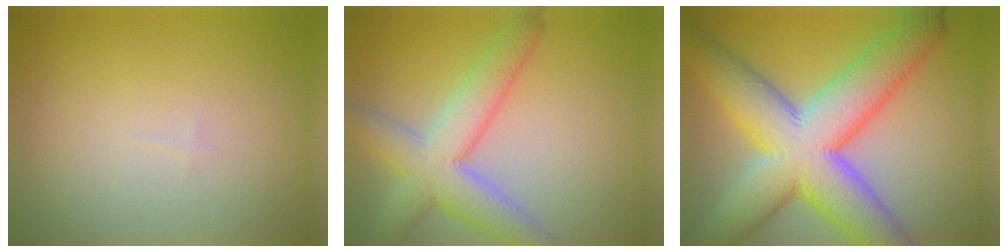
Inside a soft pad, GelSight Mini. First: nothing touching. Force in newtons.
{"total": 6.6, "press": 6.5, "slide": 0.3}
{"total": 13.2, "press": 13.2, "slide": 0.4}